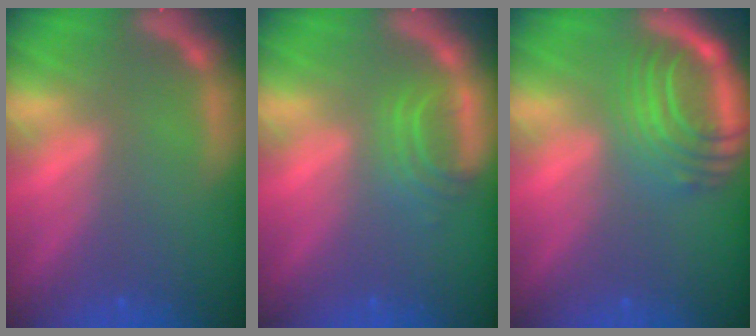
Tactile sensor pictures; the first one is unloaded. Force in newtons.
{"total": 2.9}
{"total": 7.5}